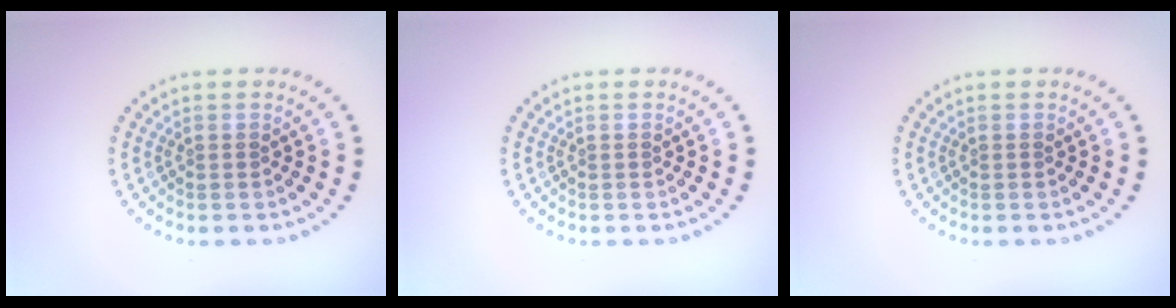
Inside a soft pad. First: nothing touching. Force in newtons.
{"total": 0.0}
{"total": 0.0}